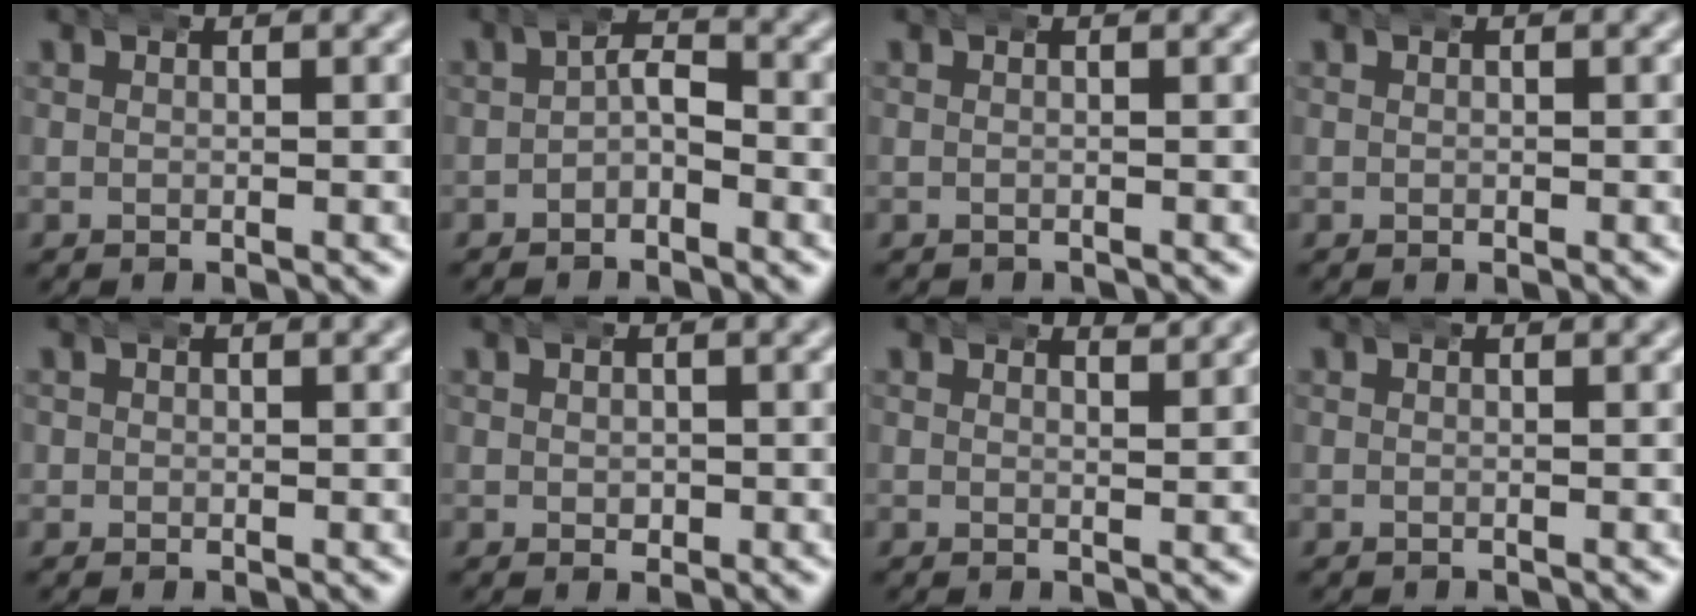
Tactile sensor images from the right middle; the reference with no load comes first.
{"total": 2.4, "force": [-0.7, 1.7, 1.6], "torque": [-0.020, -0.003, -0.017]}
{"total": 0.7, "force": [-0.6, 0.1, -0.1], "torque": [-0.004, -0.007, -0.006]}
{"total": 0.0}
{"total": 0.8, "force": [0.2, 0.8, -0.1], "torque": [0.000, -0.001, 0.000]}
{"total": 1.0, "force": [0.1, 0.9, 0.4], "torque": [-0.009, -0.005, 0.003]}
{"total": 1.4, "force": [1.4, -0.1, 0.3], "torque": [0.000, -0.007, 0.022]}
{"total": 0.0}